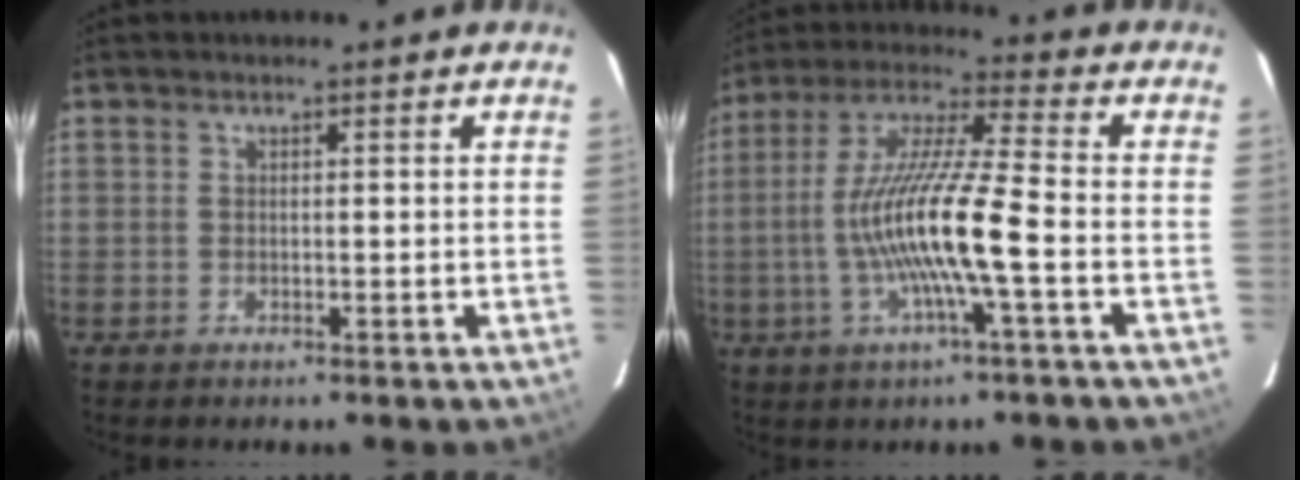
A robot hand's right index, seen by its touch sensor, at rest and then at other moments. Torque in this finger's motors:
{"motor_torque": [1.49, -0.65, 1.05, 0.21]}